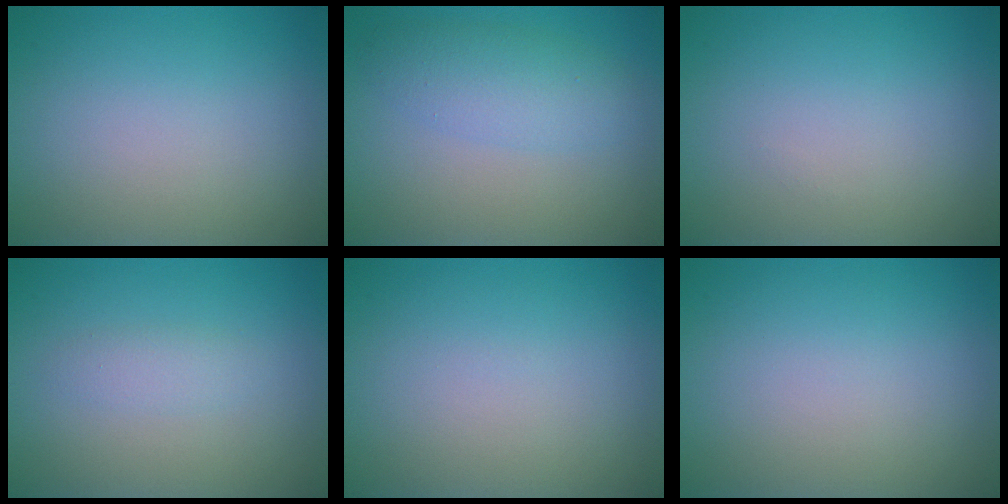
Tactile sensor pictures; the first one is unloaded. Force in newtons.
{"total": 3.4, "press": 3.4, "slide": 0.1}
{"total": 0.0}
{"total": 1.5, "press": 1.5, "slide": 0.1}
{"total": 0.0}
{"total": 0.0}